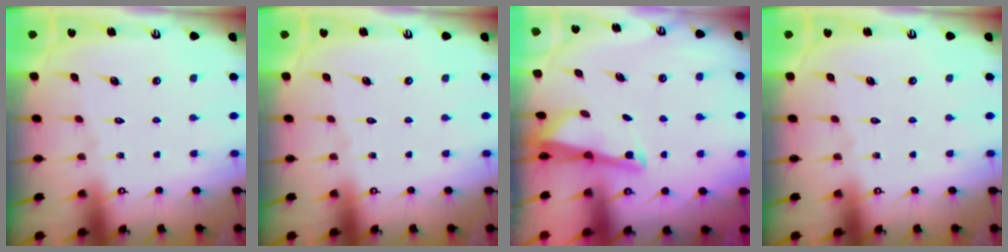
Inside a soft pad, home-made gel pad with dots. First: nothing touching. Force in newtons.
{"total": 0.0}
{"total": 2.6, "press": 2.6, "slide": 0.1}
{"total": 0.0}